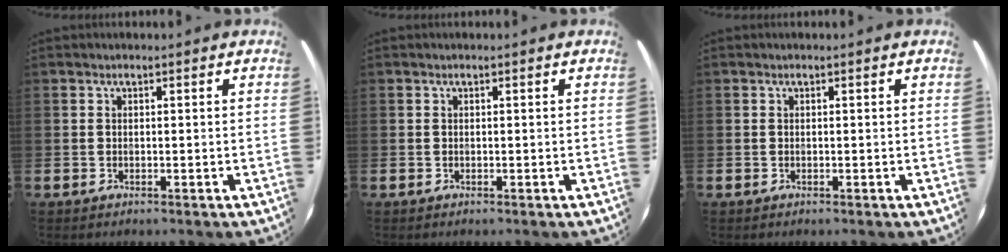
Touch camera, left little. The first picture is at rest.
{"total": 0.0}
{"total": 0.0}